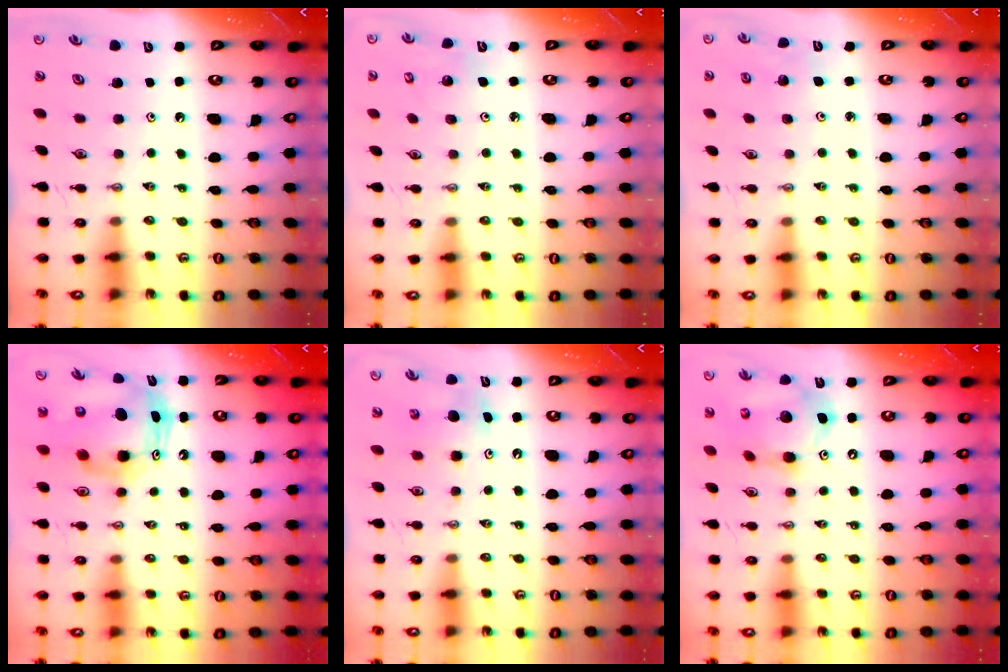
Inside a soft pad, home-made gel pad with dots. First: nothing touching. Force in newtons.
{"total": 3.1, "press": 3.0, "slide": 0.8}
{"total": 2.8, "press": 2.7, "slide": 1.0}
{"total": 11.1, "press": 10.9, "slide": 2.0}
{"total": 7.2, "press": 7.2, "slide": 0.7}
{"total": 14.2, "press": 13.9, "slide": 2.7}